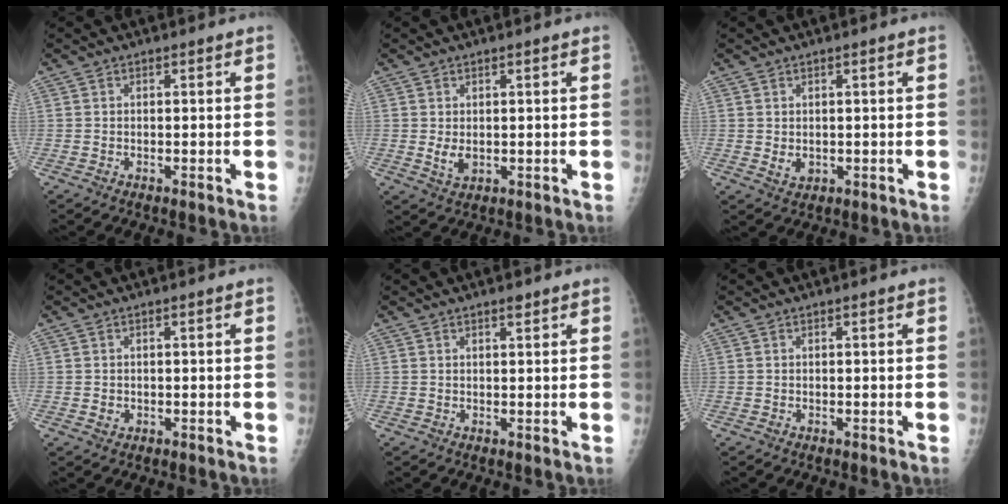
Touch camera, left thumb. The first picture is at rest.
{"total": 2.9, "force": [0.2, 1.5, 2.4], "torque": [-0.037, -0.007, 0.012]}
{"total": 2.2, "force": [0.1, 1.5, 1.6], "torque": [-0.019, -0.005, 0.009]}
{"total": 1.1, "force": [-0.1, 0.9, 0.6], "torque": [-0.007, 0.003, 0.002]}
{"total": 1.4, "force": [1.0, 0.3, 0.9], "torque": [-0.012, -0.006, 0.016]}
{"total": 0.0}